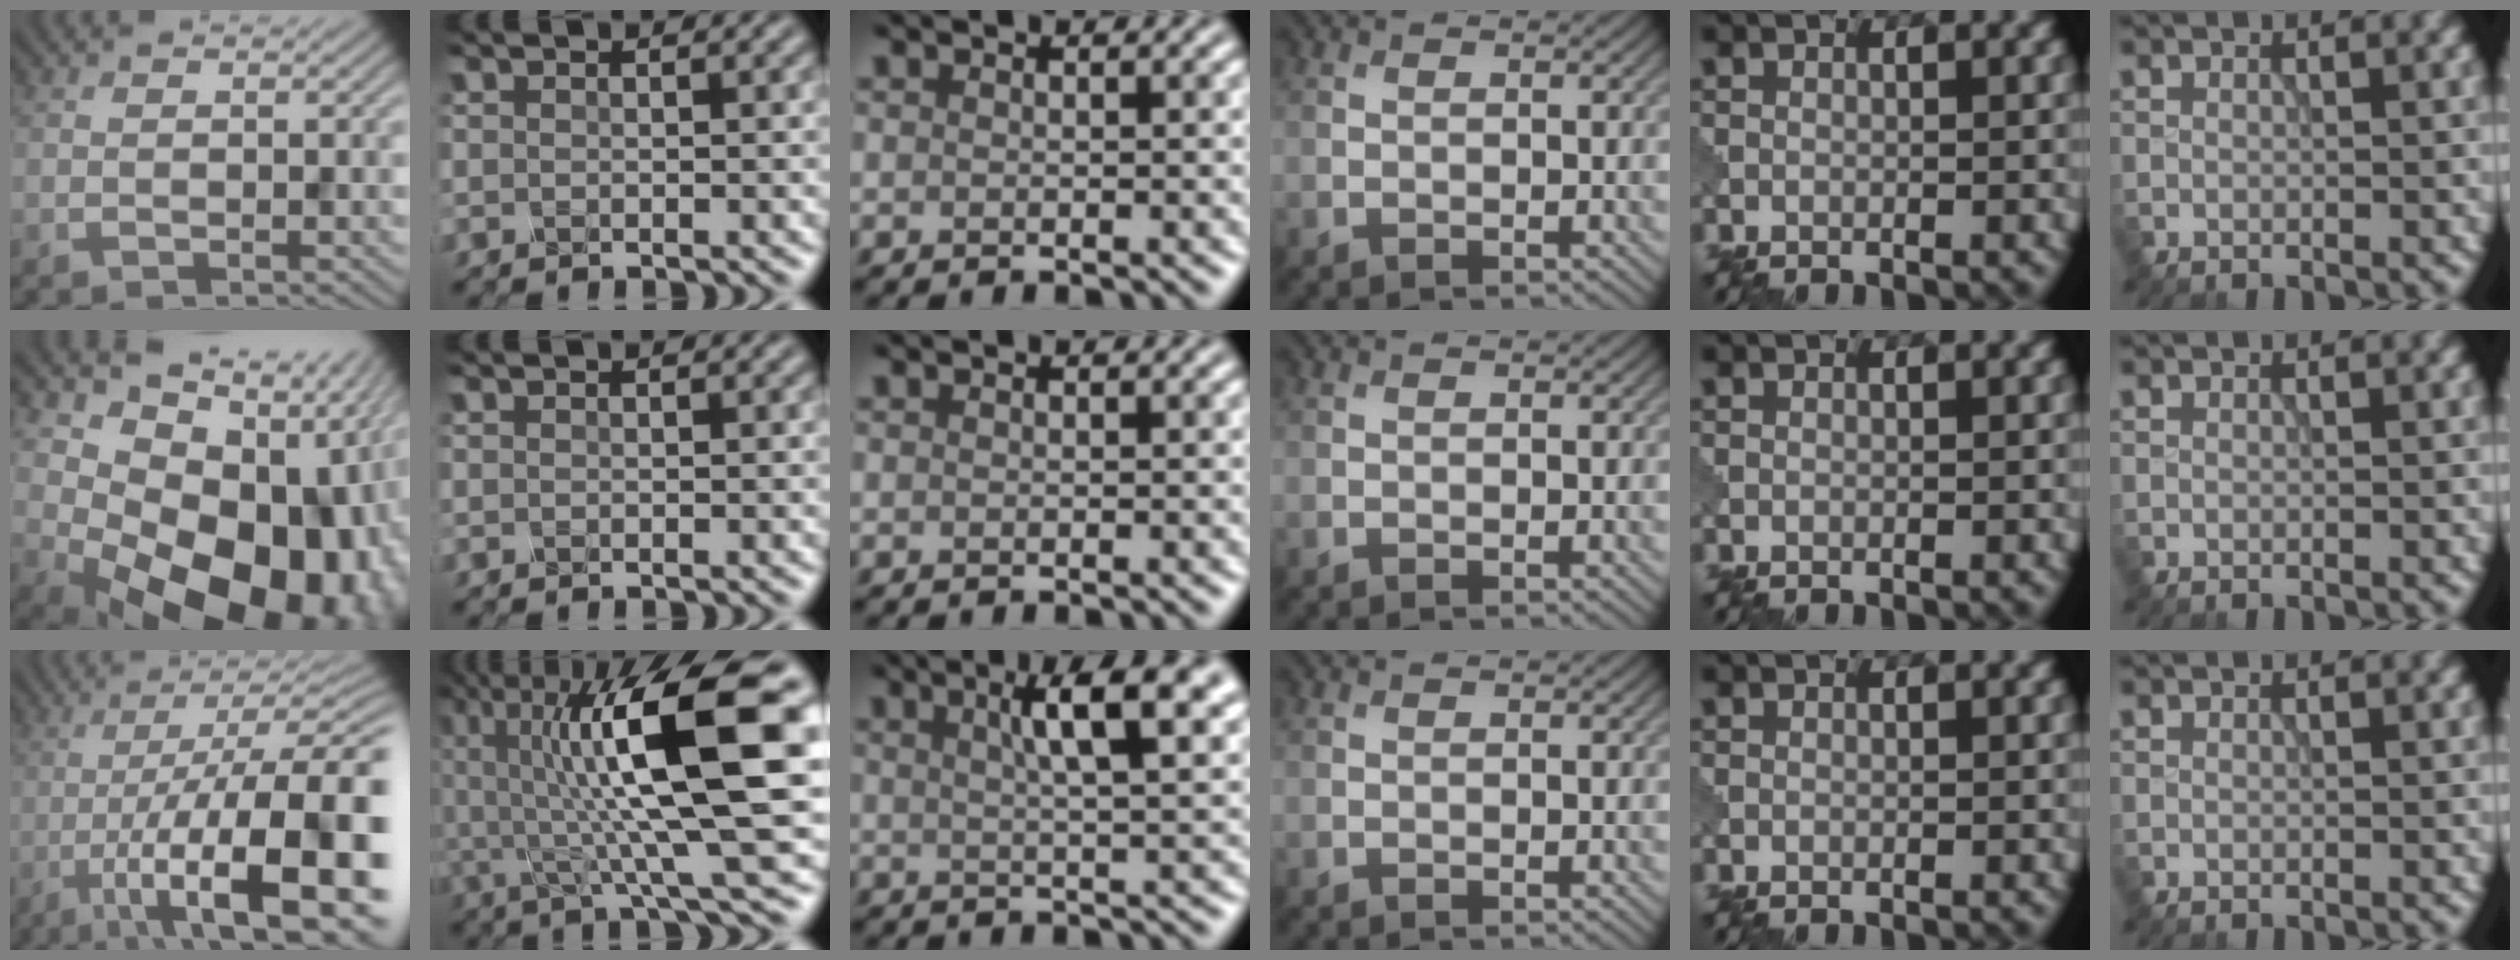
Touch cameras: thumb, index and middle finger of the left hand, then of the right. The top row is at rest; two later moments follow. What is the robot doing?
{"motion": "shake", "object": "plastic piggy bank"}